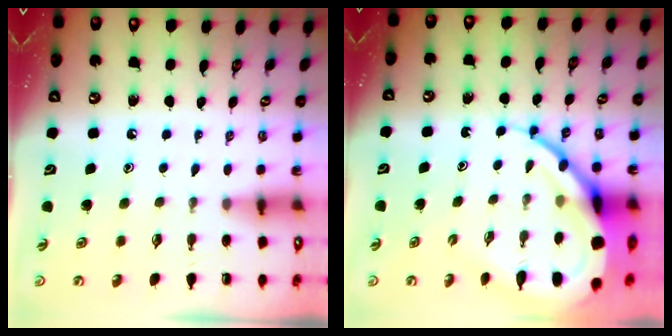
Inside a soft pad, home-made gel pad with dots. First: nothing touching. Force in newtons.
{"total": 17.0, "press": 16.9, "slide": 1.8}